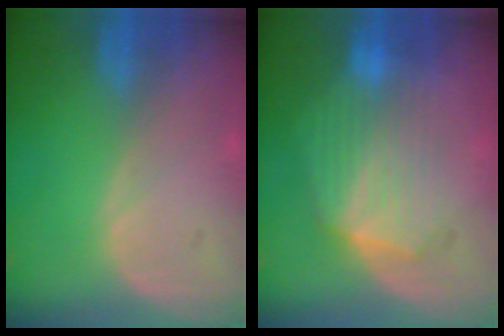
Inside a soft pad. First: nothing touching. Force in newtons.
{"total": 7.9, "press": 7.9, "slide": 0.2}